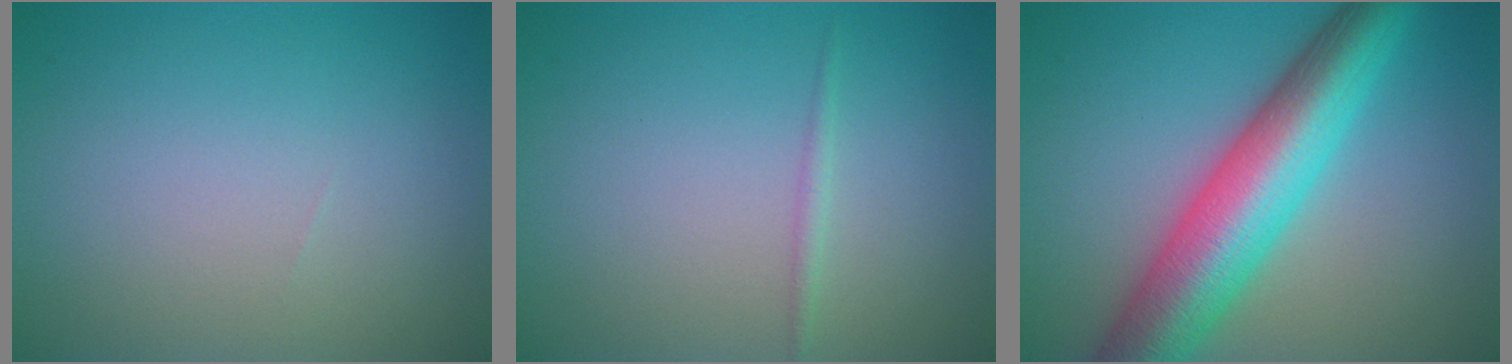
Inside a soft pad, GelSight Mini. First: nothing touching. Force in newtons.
{"total": 0.7, "press": 0.7, "slide": 0.0}
{"total": 10.1, "press": 10.1, "slide": 0.3}